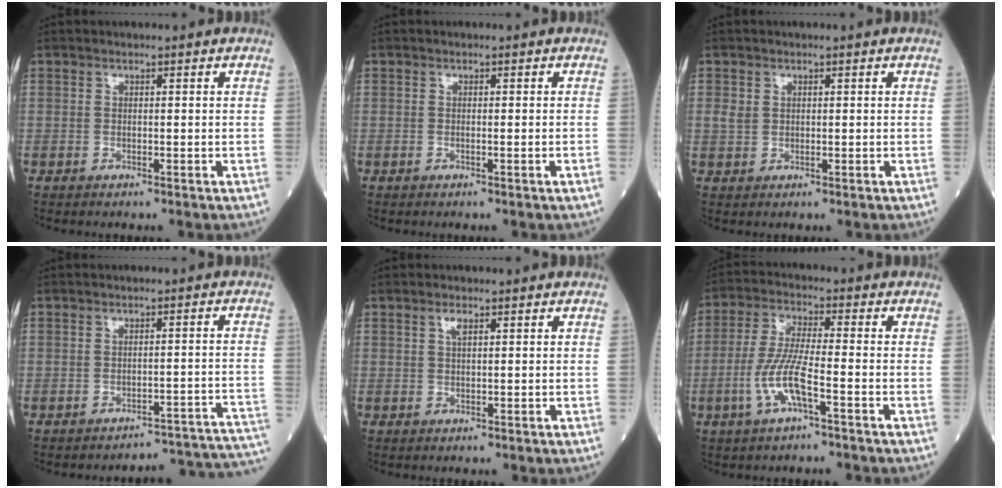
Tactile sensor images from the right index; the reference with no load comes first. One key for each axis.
{"total": 0.6, "fx": -0.3, "fy": -0.2, "fz": 0.5, "tx": -0.007, "ty": 0.000, "tz": -0.005}
{"total": 1.6, "fx": 0.5, "fy": 1.4, "fz": 0.8, "tx": -0.020, "ty": 0.009, "tz": 0.012}
{"total": 13.8, "fx": -13.8, "fy": -0.2, "fz": 0.7, "tx": 0.030, "ty": 0.021, "tz": -0.151}
{"total": 1.4, "fx": 0.7, "fy": 0.3, "fz": 1.1, "tx": -0.023, "ty": 0.002, "tz": 0.013}
{"total": 7.6, "fx": -2.9, "fy": 0.7, "fz": 7.0, "tx": -0.150, "ty": 0.001, "tz": -0.059}